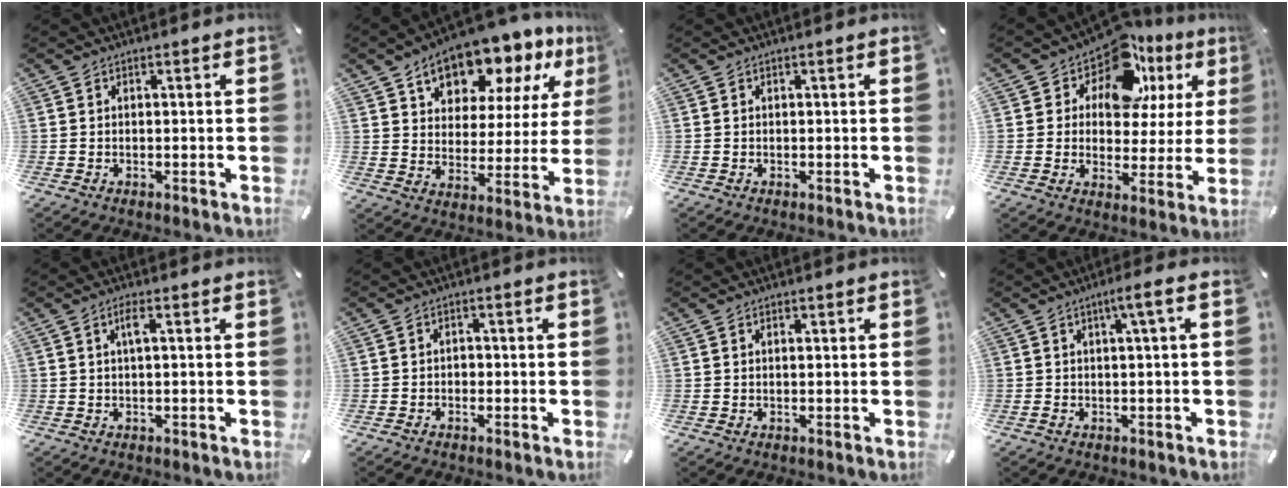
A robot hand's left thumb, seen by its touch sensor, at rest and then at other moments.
{"total": 13.6, "force": [10.6, 7.3, 4.4], "torque": [-0.081, -0.079, 0.188]}
{"total": 0.0}
{"total": 15.0, "force": [10.0, 8.4, 7.3], "torque": [-0.119, -0.069, 0.177]}
{"total": 2.8, "force": [0.7, 0.4, 2.7], "torque": [-0.053, 0.004, 0.009]}
{"total": 1.3, "force": [-0.6, 1.0, 0.5], "torque": [-0.012, 0.007, -0.016]}
{"total": 0.7, "force": [0.2, 0.3, 0.5], "torque": [-0.009, 0.002, 0.004]}
{"total": 4.8, "force": [0.4, 0.6, 4.8], "torque": [-0.080, 0.002, 0.002]}